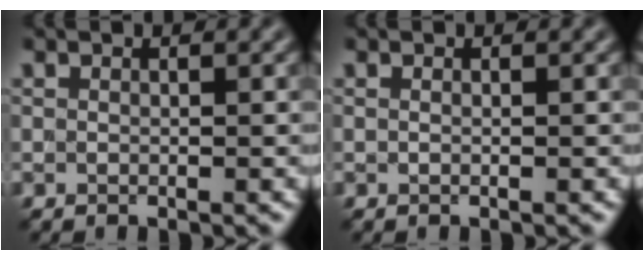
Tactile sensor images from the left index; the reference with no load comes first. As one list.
[{"total": 0.0}]